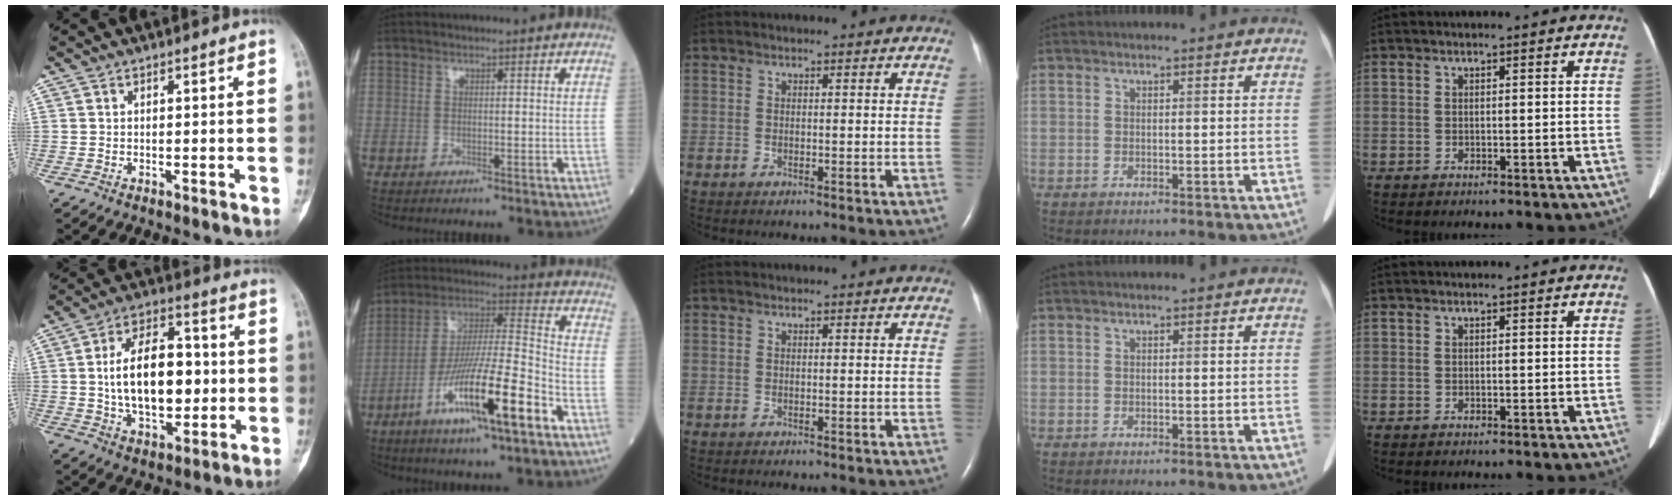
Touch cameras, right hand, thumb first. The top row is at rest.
{"thumb": {"total": 17.9, "force": [0.3, 10.5, 14.5], "torque": [-0.212, 0.016, 0.009]}, "index": {"total": 17.4, "force": [-8.3, 1.4, 15.3], "torque": [-0.288, -0.020, -0.147]}}